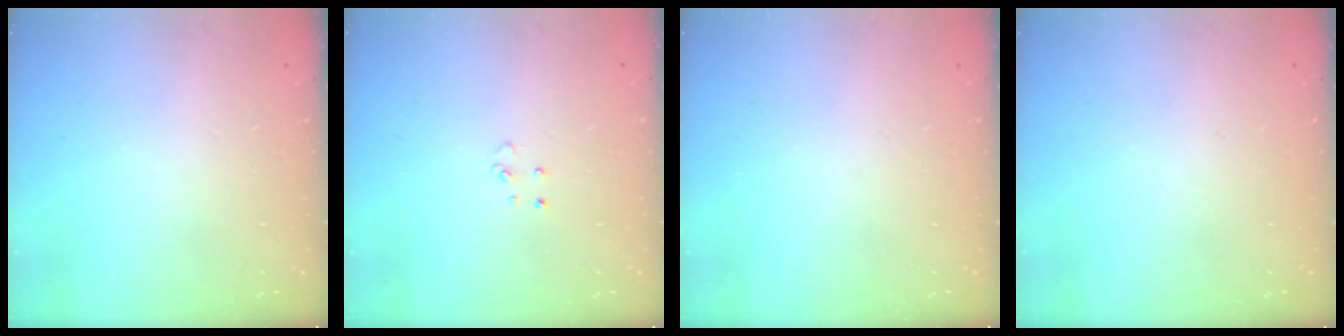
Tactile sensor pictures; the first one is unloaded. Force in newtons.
{"total": 3.3, "press": 3.3, "slide": 0.3}
{"total": 0.0}
{"total": 0.0}